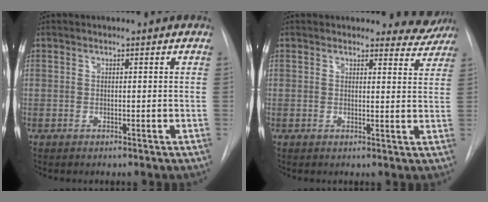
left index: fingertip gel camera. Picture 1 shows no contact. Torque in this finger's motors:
{"motor_torque": [0.00, -0.31, -0.25, 0.00]}